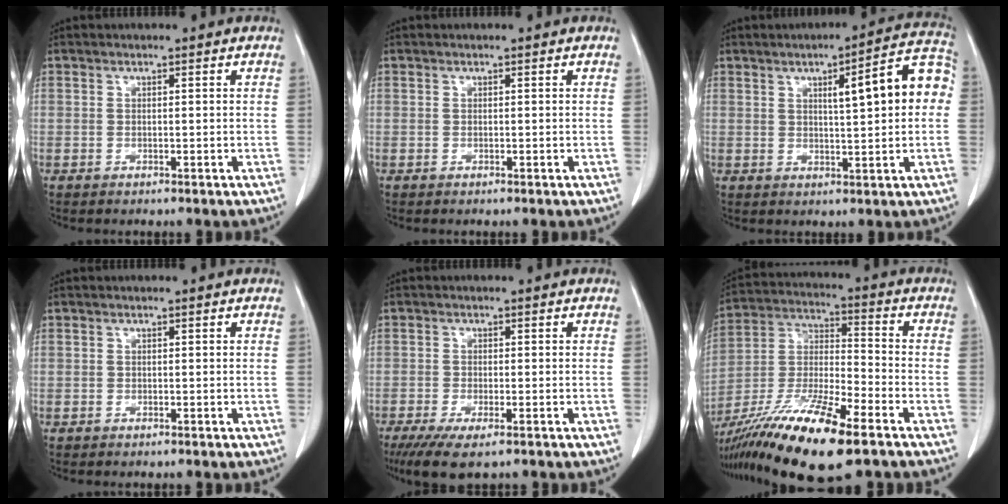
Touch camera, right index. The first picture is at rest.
{"total": 0.0}
{"total": 10.4, "force": [1.7, 1.4, 10.2], "torque": [-0.133, 0.027, 0.021]}
{"total": 0.0}
{"total": 6.2, "force": [-4.1, 1.4, 4.4], "torque": [-0.076, -0.018, -0.065]}
{"total": 19.7, "force": [-12.5, 2.8, 15.0], "torque": [-0.302, -0.036, -0.223]}